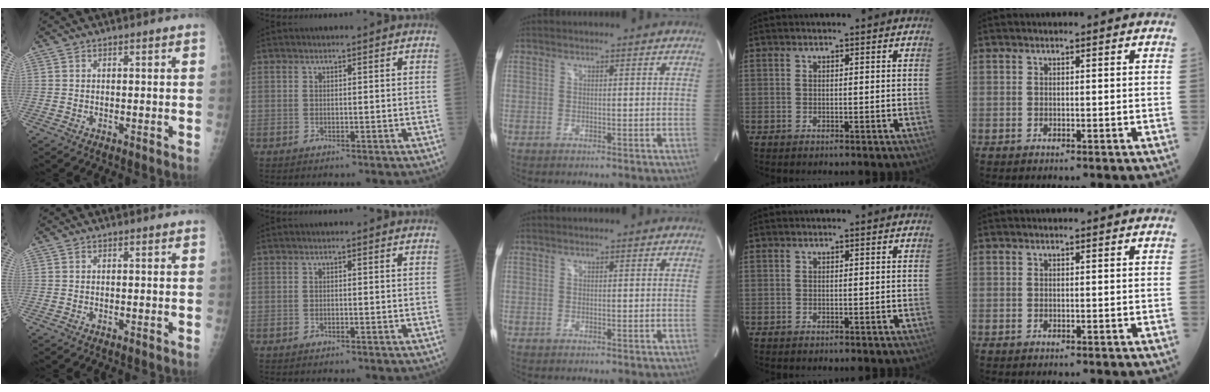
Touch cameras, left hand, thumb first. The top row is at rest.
{}